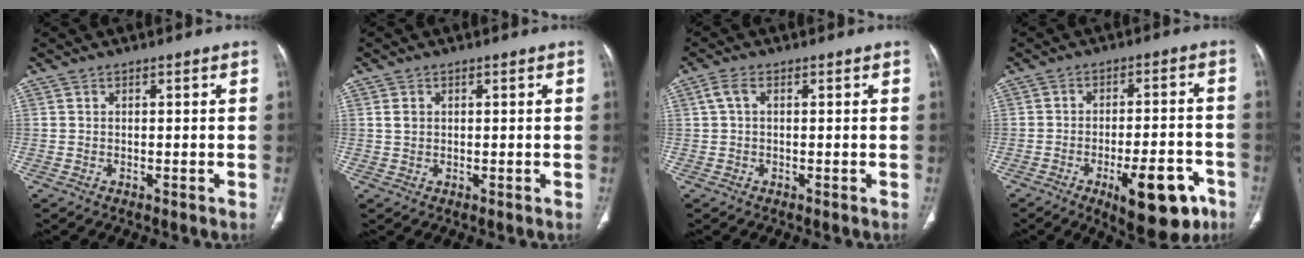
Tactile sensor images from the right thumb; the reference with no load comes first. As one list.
[{"total": 1.4, "force": [0.3, 1.1, 0.8], "torque": [-0.015, 0.000, 0.009]}, {"total": 2.3, "force": [0.5, 1.2, 1.9], "torque": [-0.044, 0.013, 0.012]}, {"total": 13.9, "force": [-6.9, 5.2, 10.9], "torque": [-0.131, 0.031, -0.088]}]